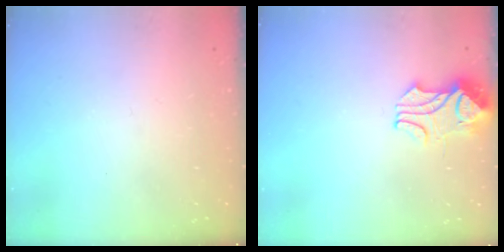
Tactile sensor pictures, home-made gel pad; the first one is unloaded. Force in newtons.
{"total": 2.3, "press": 2.1, "slide": 0.8}